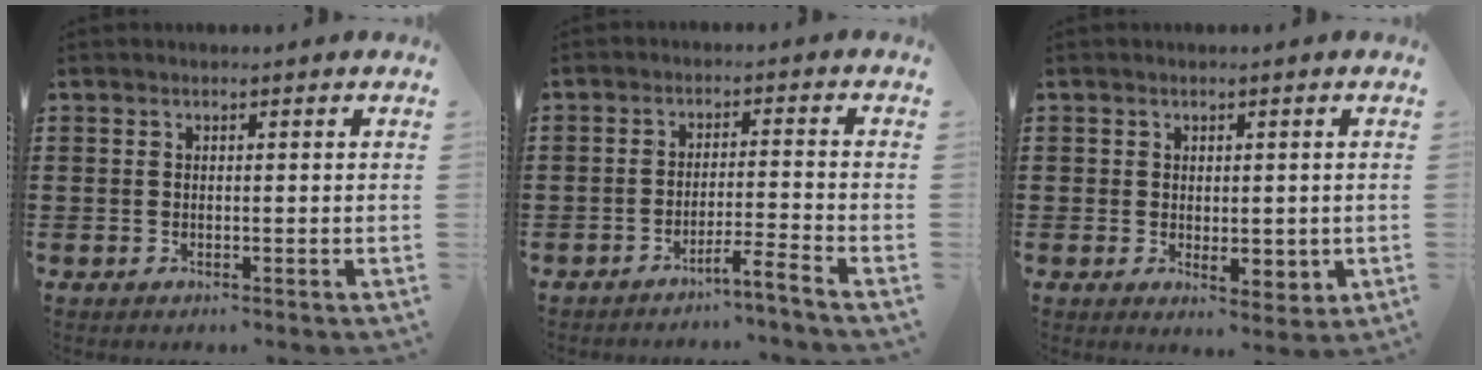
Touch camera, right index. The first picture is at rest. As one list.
[{"total": 3.8, "force": [-3.4, -0.9, 1.4], "torque": [-0.024, -0.010, -0.067]}, {"total": 2.5, "force": [0.2, 2.0, 1.5], "torque": [-0.022, 0.003, 0.004]}]